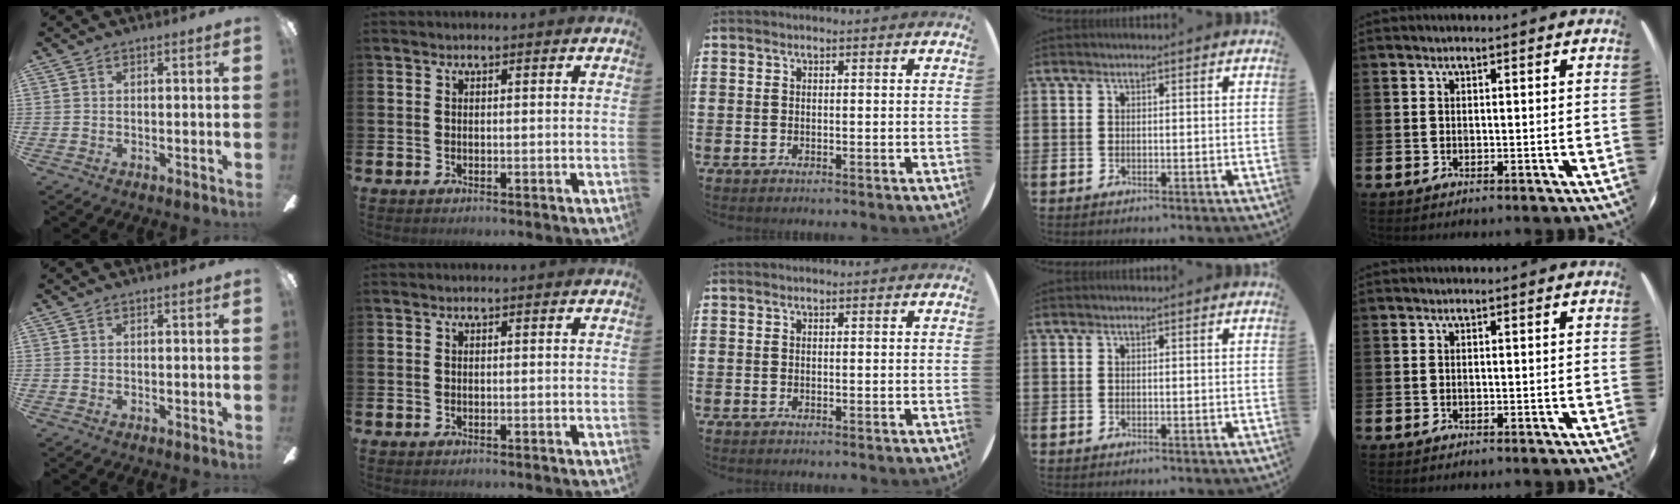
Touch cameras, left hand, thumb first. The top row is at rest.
{}